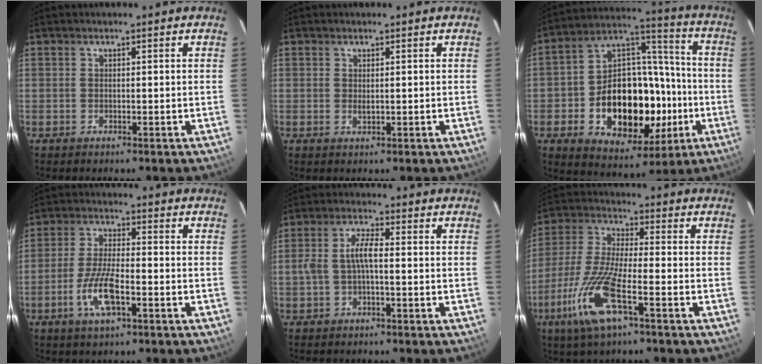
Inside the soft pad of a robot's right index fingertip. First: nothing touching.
{"total": 0.8, "force": [0.2, 0.3, 0.7], "torque": [-0.012, 0.001, 0.005]}
{"total": 22.8, "force": [-5.9, 14.7, 16.4], "torque": [-0.309, 0.041, -0.073]}
{"total": 8.6, "force": [-3.7, 2.4, 7.4], "torque": [-0.155, -0.003, -0.071]}
{"total": 4.6, "force": [-0.7, 1.1, 4.4], "torque": [-0.093, 0.011, -0.011]}
{"total": 13.5, "force": [-6.4, 2.7, 11.6], "torque": [-0.261, -0.013, -0.130]}